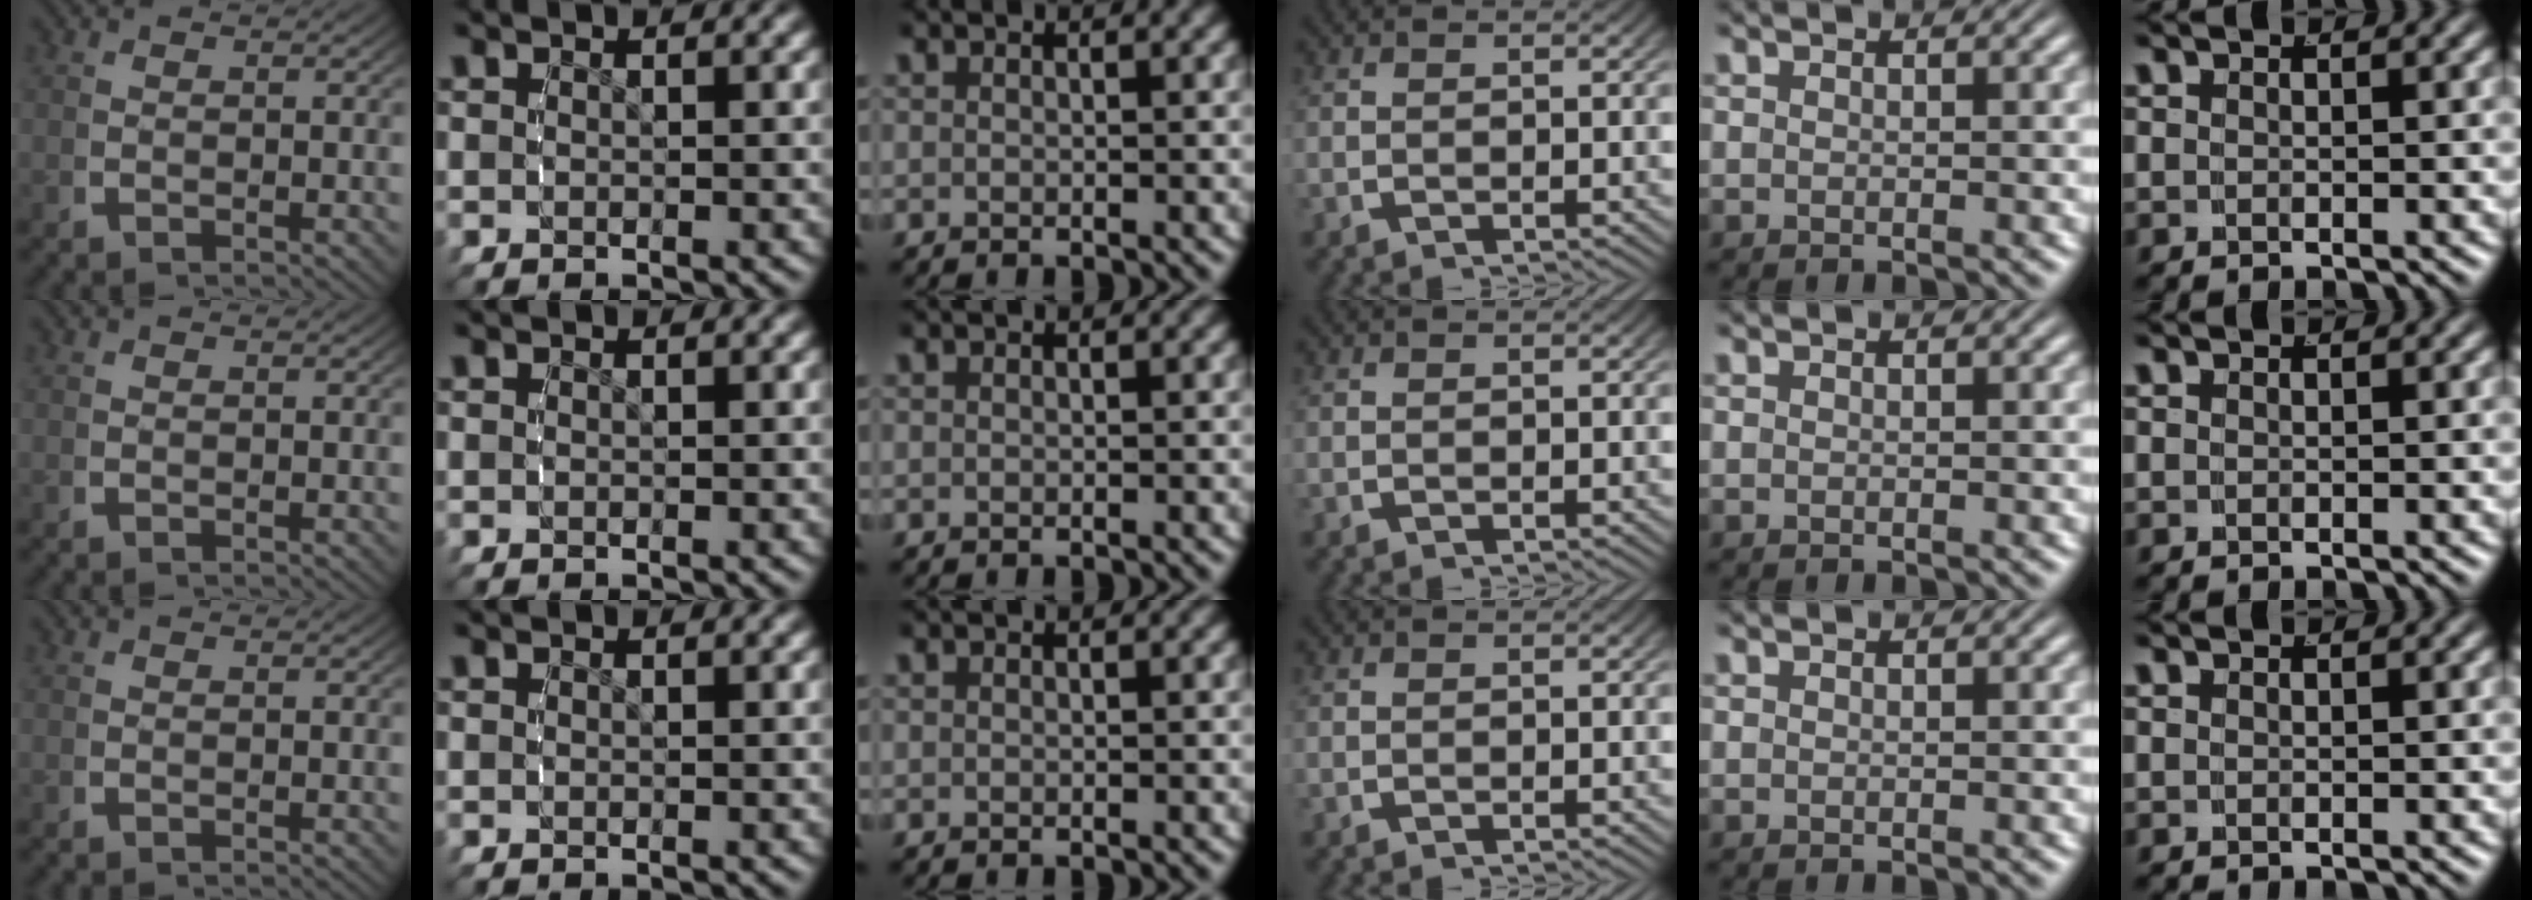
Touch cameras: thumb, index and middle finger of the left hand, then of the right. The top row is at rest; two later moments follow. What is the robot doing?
{"motion": "reach", "object": "jewelry box"}